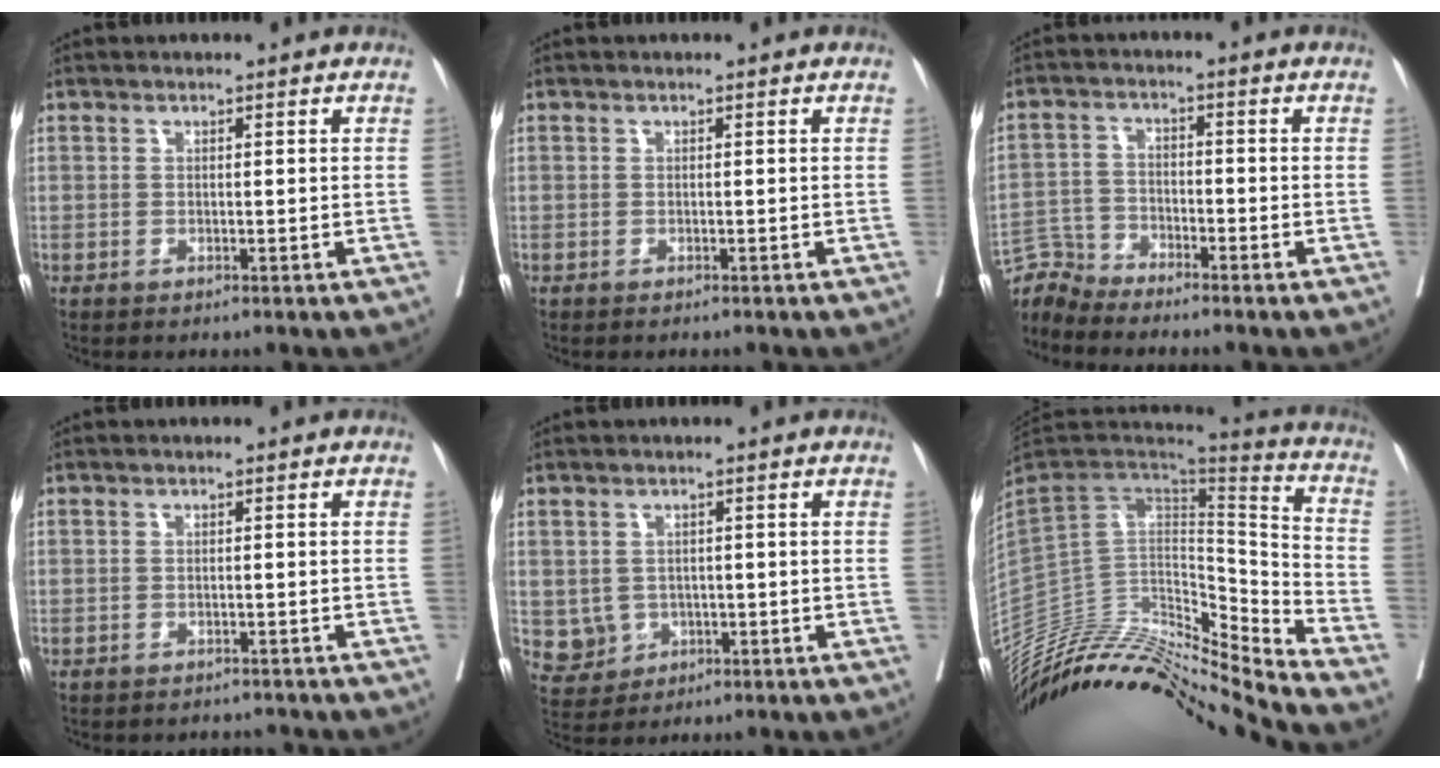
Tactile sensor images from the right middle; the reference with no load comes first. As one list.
[{"total": 0.7, "force": [-0.7, 0.1, 0.2], "torque": [-0.007, -0.003, -0.012]}, {"total": 4.8, "force": [-4.5, -0.6, -1.4], "torque": [0.019, -0.006, -0.089]}, {"total": 3.2, "force": [-3.1, 0.7, -0.2], "torque": [0.006, -0.006, -0.042]}, {"total": 4.5, "force": [-0.6, 4.4, 0.8], "torque": [-0.010, 0.003, -0.002]}, {"total": 25.2, "force": [-23.7, 1.9, 8.4], "torque": [-0.137, 0.016, -0.381]}]